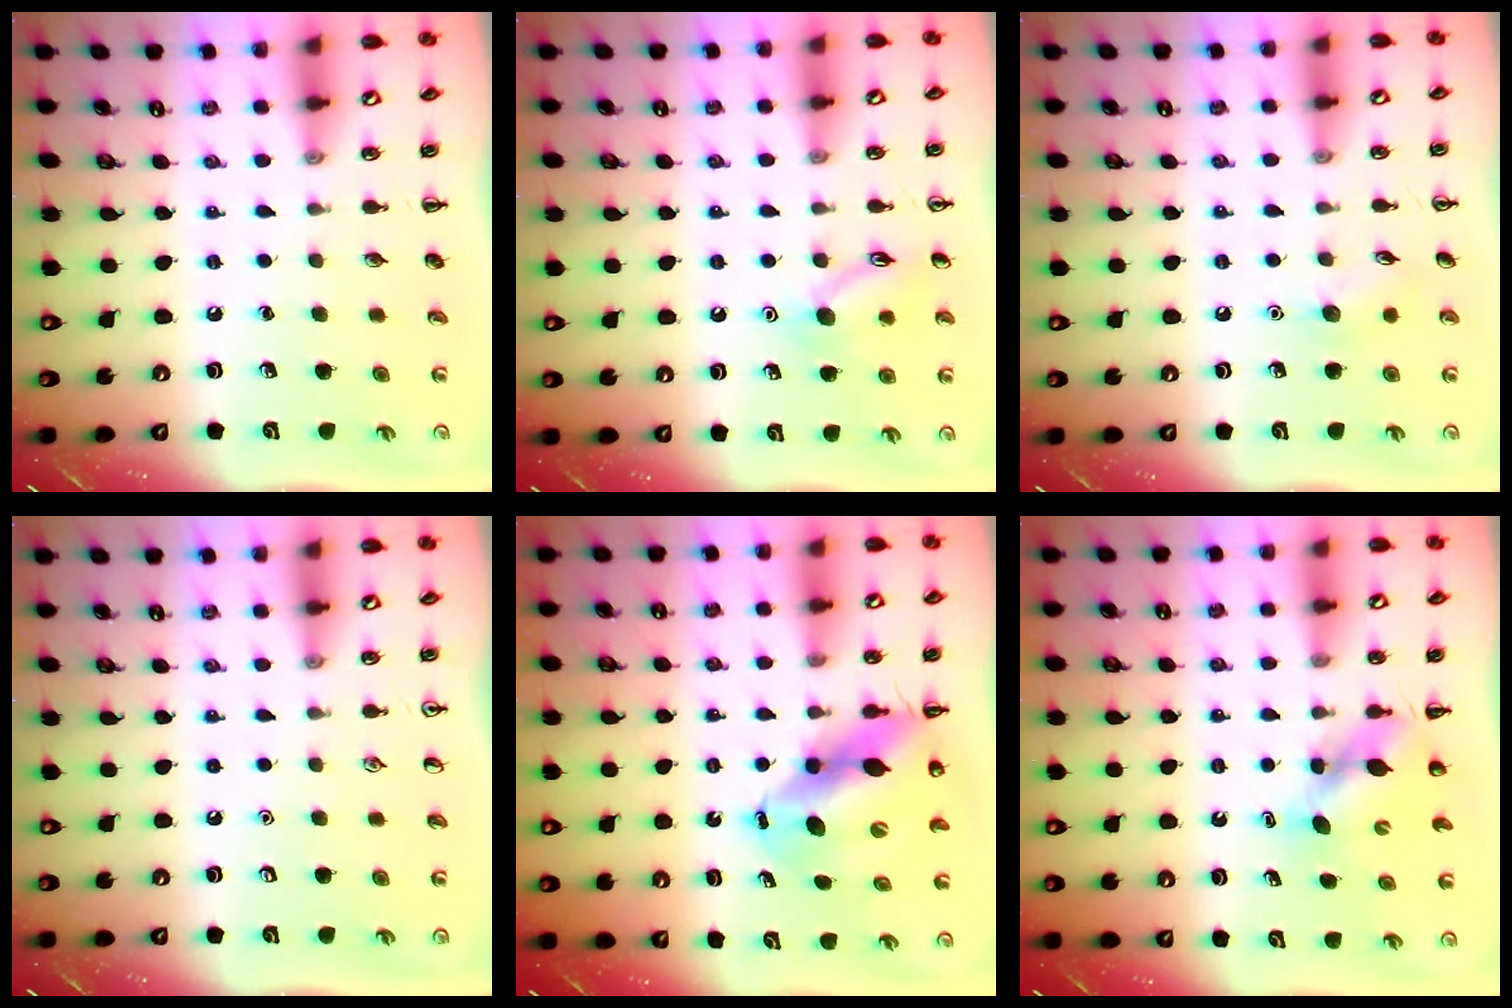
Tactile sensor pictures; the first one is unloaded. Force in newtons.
{"total": 10.3, "press": 10.3, "slide": 0.6}
{"total": 6.7, "press": 6.5, "slide": 1.6}
{"total": 0.0}
{"total": 11.7, "press": 11.3, "slide": 3.0}
{"total": 5.2, "press": 5.1, "slide": 0.7}